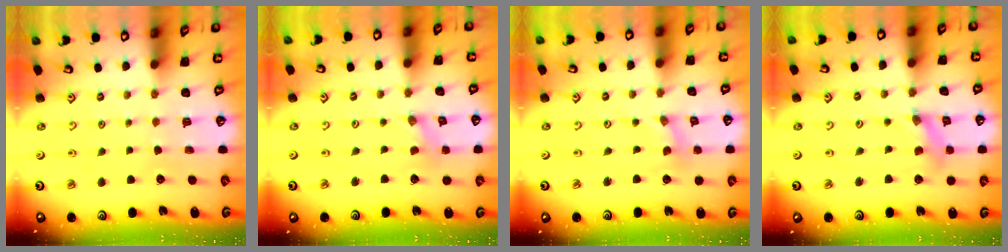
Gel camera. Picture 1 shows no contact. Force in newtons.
{"total": 0.0}
{"total": 0.8, "press": 0.8, "slide": 0.2}
{"total": 2.8, "press": 2.8, "slide": 0.4}